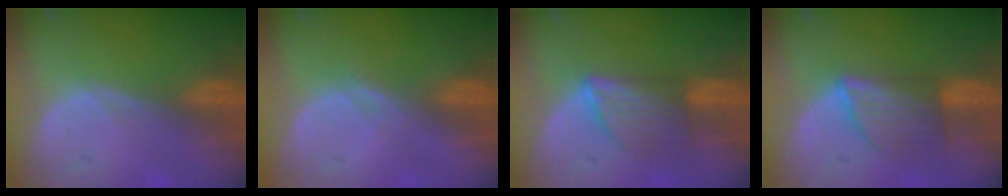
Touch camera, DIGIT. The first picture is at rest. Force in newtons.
{"total": 1.5, "press": 1.3, "slide": 0.8}
{"total": 5.9, "press": 5.7, "slide": 1.5}
{"total": 6.0, "press": 5.9, "slide": 0.7}